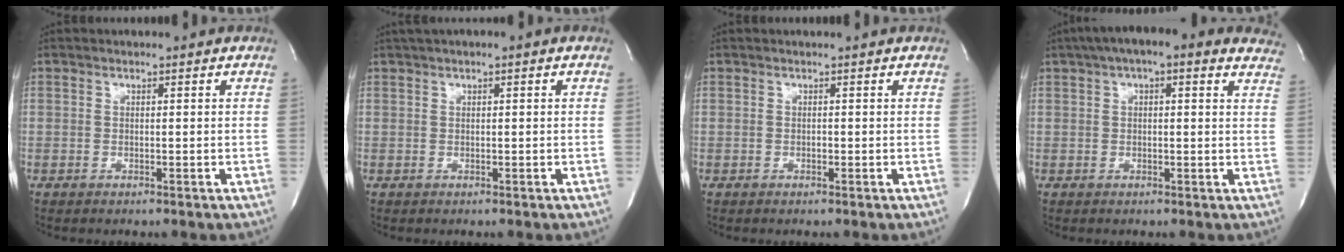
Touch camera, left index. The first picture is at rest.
{"total": 1.9, "force": [0.9, 0.3, 1.6], "torque": [-0.035, 0.016, 0.017]}
{"total": 0.0}
{"total": 14.4, "force": [10.5, 4.1, 9.1], "torque": [-0.130, 0.045, 0.122]}